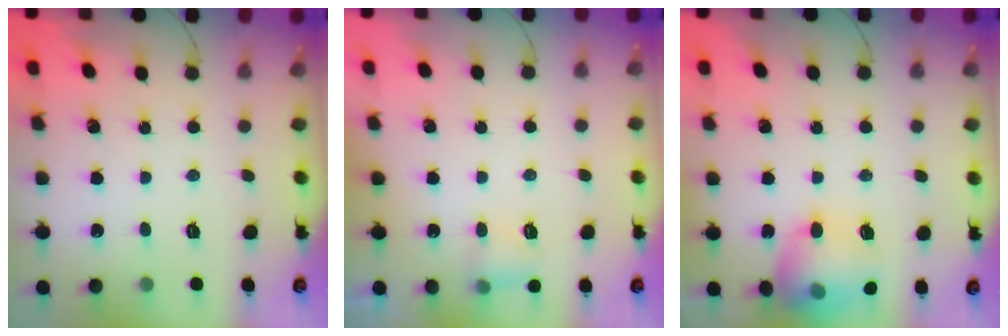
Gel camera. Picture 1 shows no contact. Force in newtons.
{"total": 5.0, "press": 4.8, "slide": 1.4}
{"total": 15.6, "press": 15.5, "slide": 1.2}